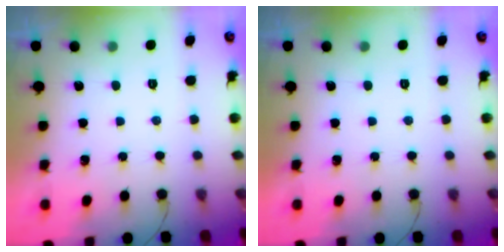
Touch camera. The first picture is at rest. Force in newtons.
{"total": 0.0}